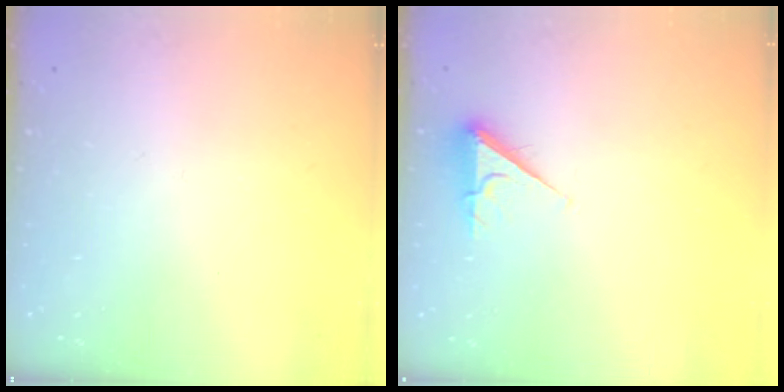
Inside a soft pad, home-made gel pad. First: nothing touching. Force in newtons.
{"total": 4.4, "press": 4.3, "slide": 0.8}